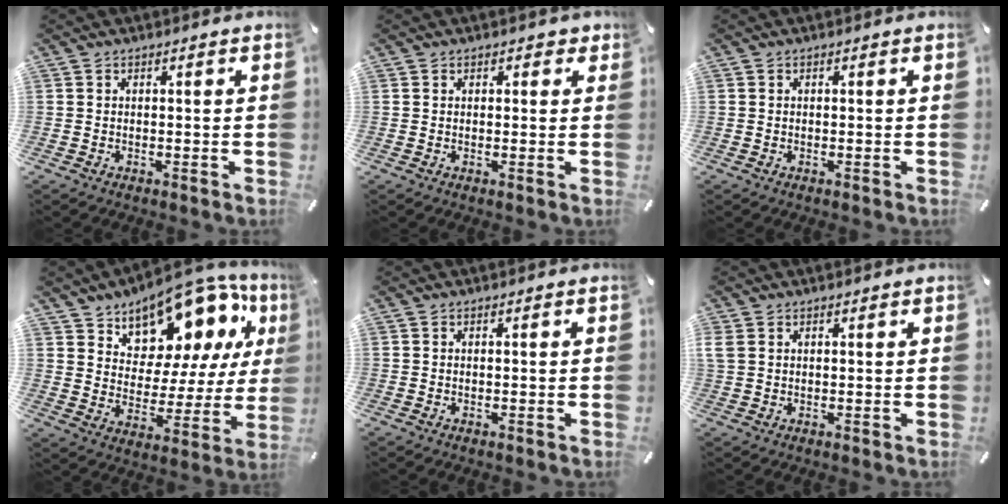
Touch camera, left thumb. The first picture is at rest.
{"total": 1.3, "force": [0.7, 1.0, 0.6], "torque": [0.005, -0.002, 0.009]}
{"total": 0.0}
{"total": 14.7, "force": [12.0, 7.5, 4.1], "torque": [-0.068, -0.114, 0.205]}
{"total": 0.0}
{"total": 1.7, "force": [1.0, 1.2, 0.8], "torque": [-0.018, 0.001, 0.018]}